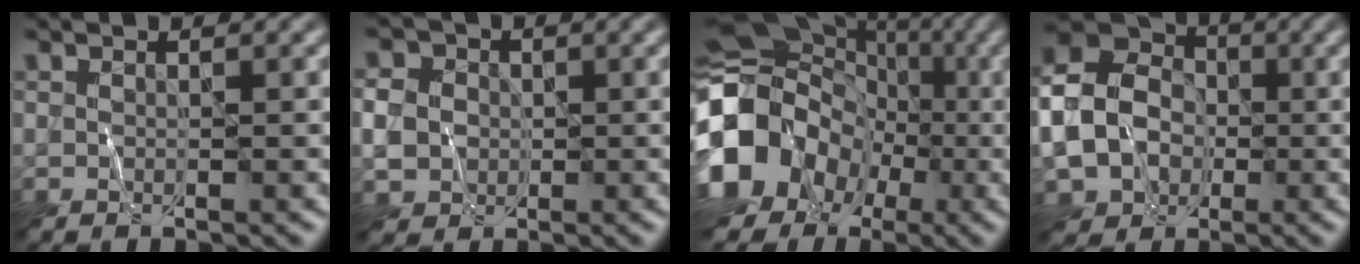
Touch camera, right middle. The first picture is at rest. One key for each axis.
{"total": 3.5, "fx": -0.2, "fy": 3.2, "fz": 1.5, "tx": -0.031, "ty": 0.003, "tz": -0.007}
{"total": 15.3, "fx": -3.2, "fy": 12.9, "fz": 7.6, "tx": -0.183, "ty": -0.002, "tz": -0.086}
{"total": 11.1, "fx": -1.6, "fy": 9.1, "fz": 6.2, "tx": -0.136, "ty": -0.012, "tz": -0.047}